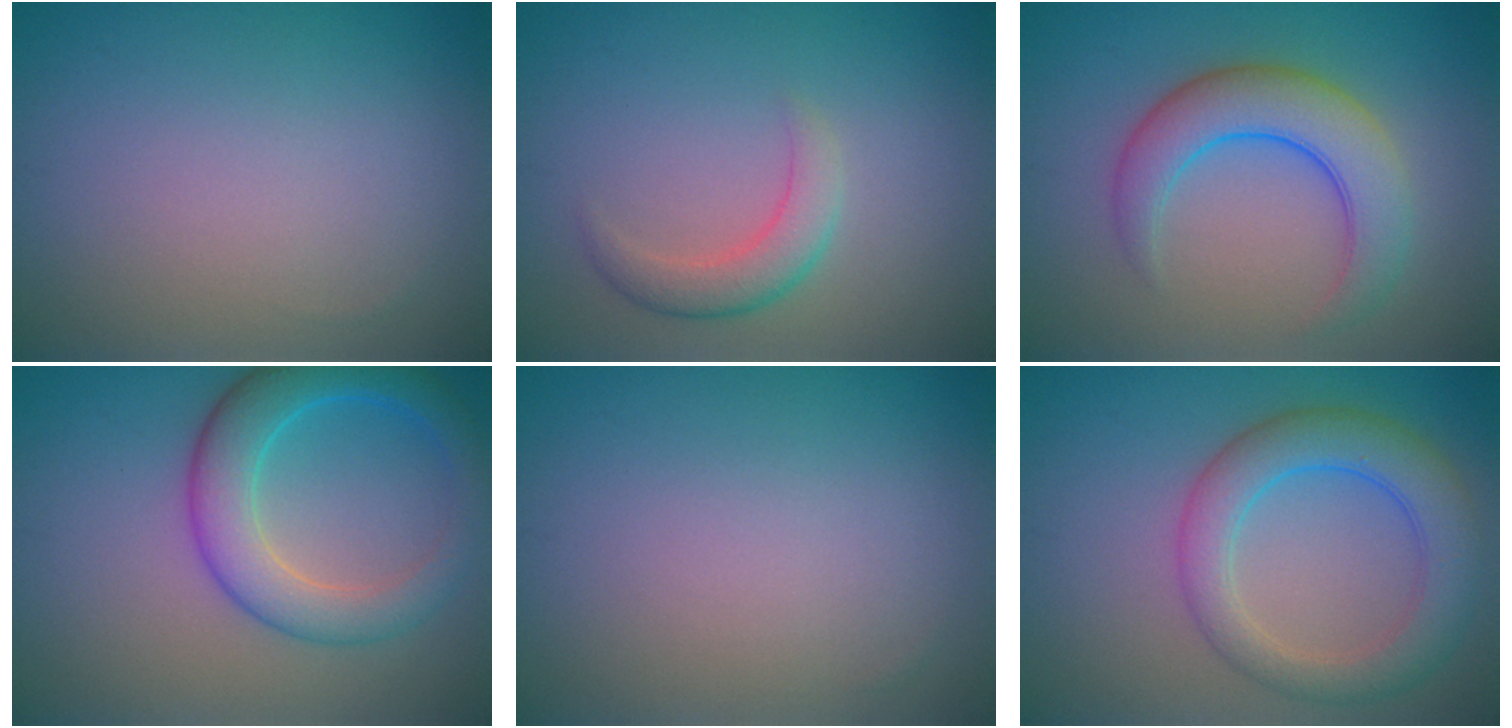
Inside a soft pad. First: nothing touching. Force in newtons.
{"total": 2.6, "press": 2.6, "slide": 0.0}
{"total": 5.5, "press": 5.5, "slide": 0.3}
{"total": 5.7, "press": 5.7, "slide": 0.2}
{"total": 0.0}
{"total": 5.5, "press": 5.5, "slide": 0.2}